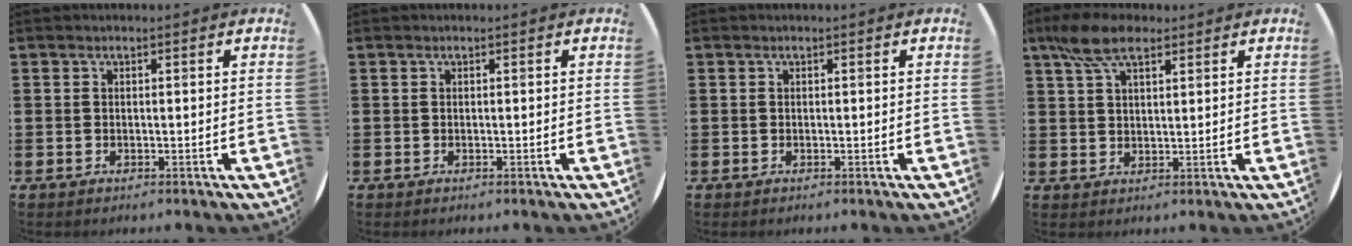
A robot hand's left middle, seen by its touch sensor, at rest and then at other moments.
{"total": 0.0}
{"total": 0.0}
{"total": 6.8, "force": [4.5, 2.8, 4.2], "torque": [-0.093, 0.005, 0.084]}